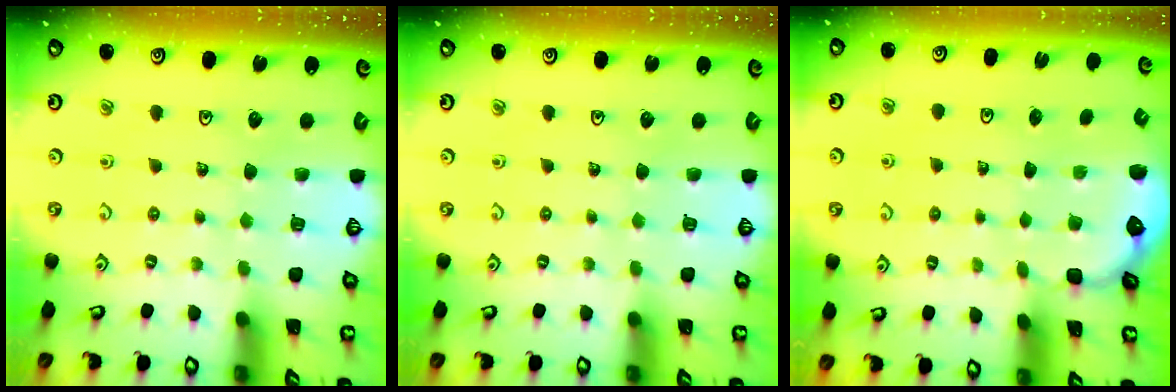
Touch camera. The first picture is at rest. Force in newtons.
{"total": 0.0}
{"total": 1.8, "press": 1.0, "slide": 1.4}